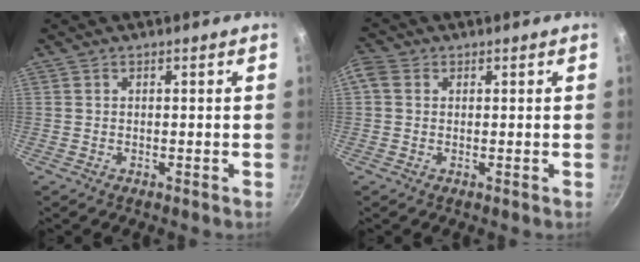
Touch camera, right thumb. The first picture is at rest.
{"total": 2.9, "force": [0.6, 2.4, 1.5], "torque": [-0.032, 0.007, 0.005]}